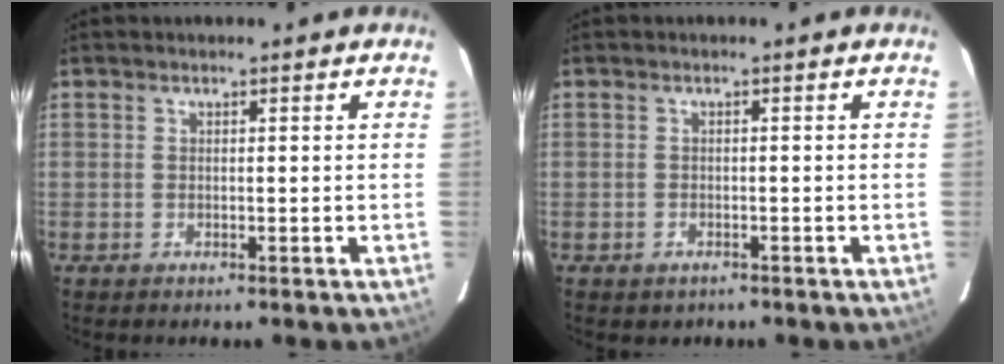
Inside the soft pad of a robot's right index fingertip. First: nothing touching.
{"total": 1.3, "force": [-0.8, 1.0, 0.3], "torque": [-0.009, 0.002, -0.002]}